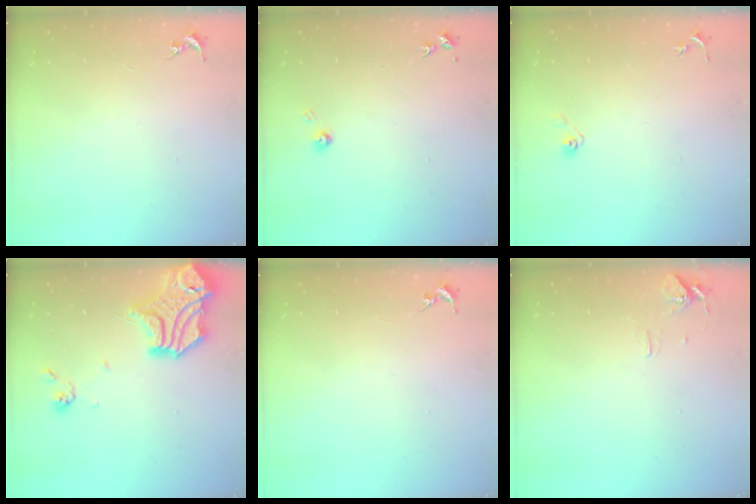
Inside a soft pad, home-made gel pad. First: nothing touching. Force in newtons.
{"total": 3.7, "press": 3.7, "slide": 0.4}
{"total": 3.6, "press": 3.0, "slide": 2.1}
{"total": 18.4, "press": 18.3, "slide": 2.2}
{"total": 0.0}
{"total": 7.4, "press": 7.4, "slide": 0.6}